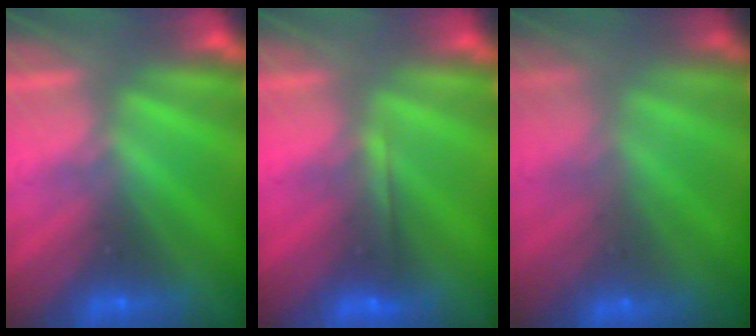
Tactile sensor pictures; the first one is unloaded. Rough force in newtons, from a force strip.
{"total": 1.8}
{"total": 7.0}